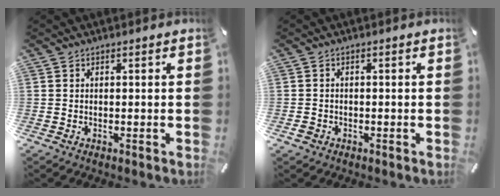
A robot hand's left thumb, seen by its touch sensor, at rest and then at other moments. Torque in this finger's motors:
{"motor_torque": [-0.04, -0.07, -0.05, 0.01, 0.00]}